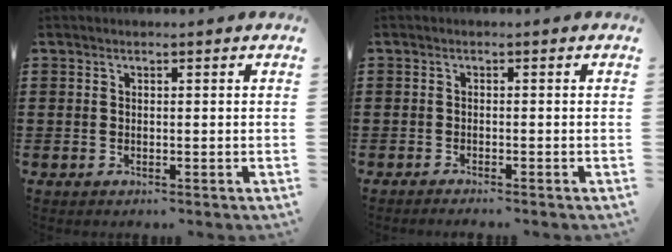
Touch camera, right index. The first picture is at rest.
{"total": 0.9, "force": [-0.9, -0.1, 0.1], "torque": [-0.004, 0.000, -0.018]}